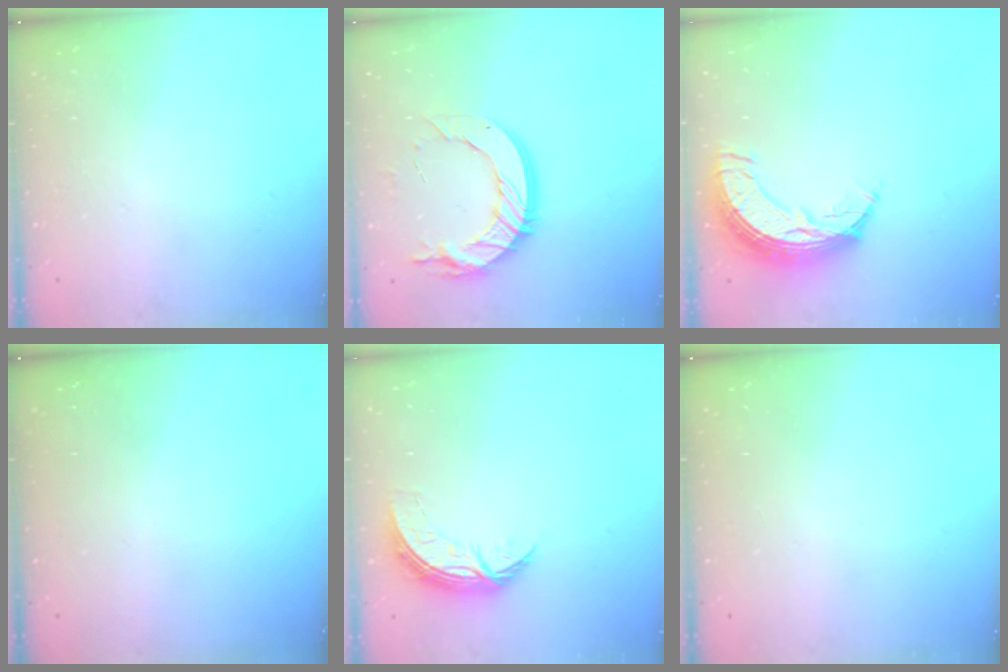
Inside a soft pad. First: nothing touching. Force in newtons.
{"total": 14.6, "press": 14.5, "slide": 0.9}
{"total": 10.5, "press": 10.4, "slide": 0.9}
{"total": 0.0}
{"total": 7.8, "press": 7.8, "slide": 0.3}
{"total": 0.0}